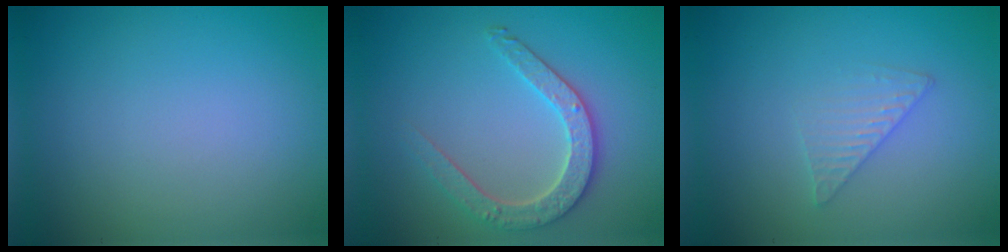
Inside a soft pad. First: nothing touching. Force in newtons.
{"total": 3.4, "press": 3.1, "slide": 1.4}
{"total": 1.6, "press": 1.6, "slide": 0.1}